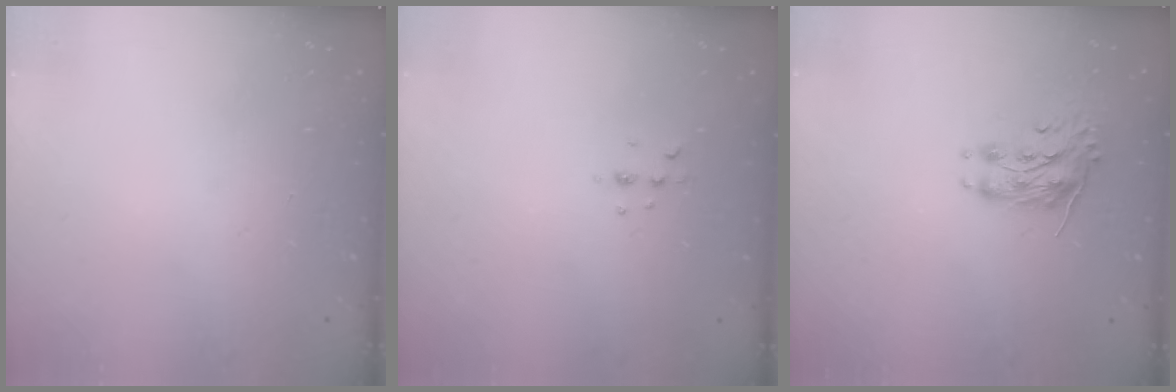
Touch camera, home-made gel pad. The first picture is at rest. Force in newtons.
{"total": 3.7, "press": 3.6, "slide": 0.7}
{"total": 8.2, "press": 8.2, "slide": 0.3}